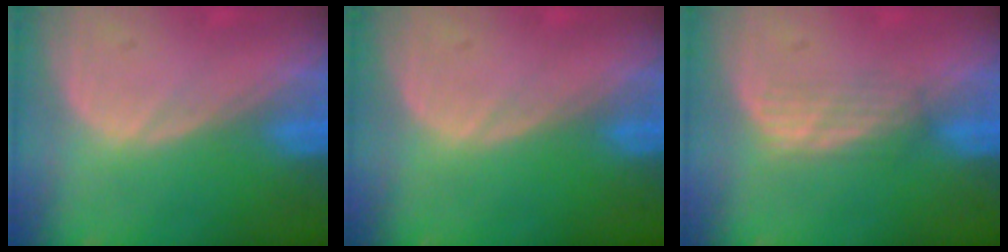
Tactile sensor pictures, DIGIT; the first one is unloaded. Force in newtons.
{"total": 0.0}
{"total": 2.9, "press": 2.6, "slide": 1.4}